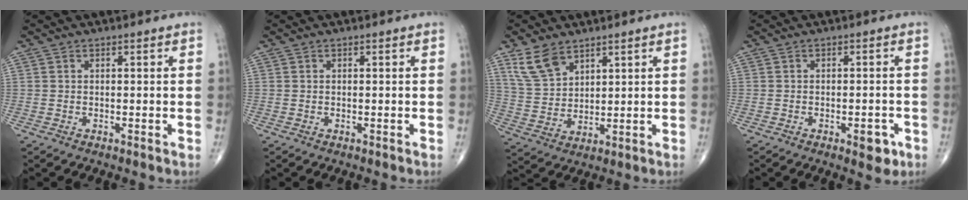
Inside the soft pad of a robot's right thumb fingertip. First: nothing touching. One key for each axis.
{"total": 0.0}
{"total": 8.0, "fx": 5.3, "fy": 4.5, "fz": 3.9, "tx": -0.065, "ty": -0.021, "tz": 0.115}
{"total": 4.0, "fx": -1.8, "fy": 1.8, "fz": 3.0, "tx": -0.023, "ty": 0.003, "tz": -0.019}